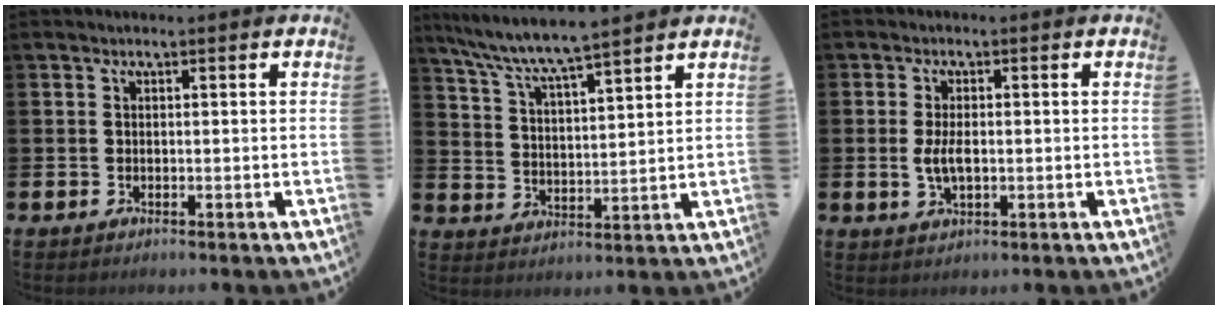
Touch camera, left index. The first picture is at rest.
{"total": 6.9, "force": [6.6, -0.2, 1.9], "torque": [-0.063, -0.035, 0.116]}
{"total": 3.2, "force": [-0.7, 1.5, 2.8], "torque": [-0.055, 0.002, -0.018]}